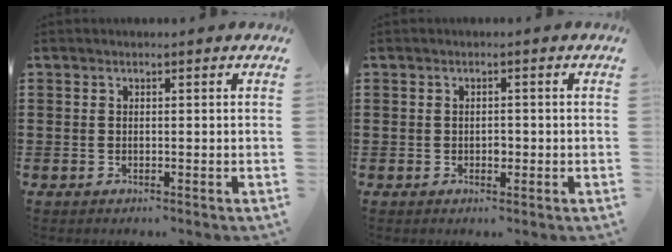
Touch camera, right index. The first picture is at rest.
{"total": 1.2, "force": [-0.3, 0.8, 0.9], "torque": [-0.018, 0.000, -0.005]}